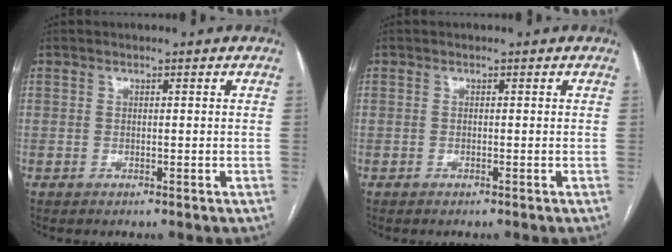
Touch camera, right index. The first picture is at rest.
{"total": 0.0}